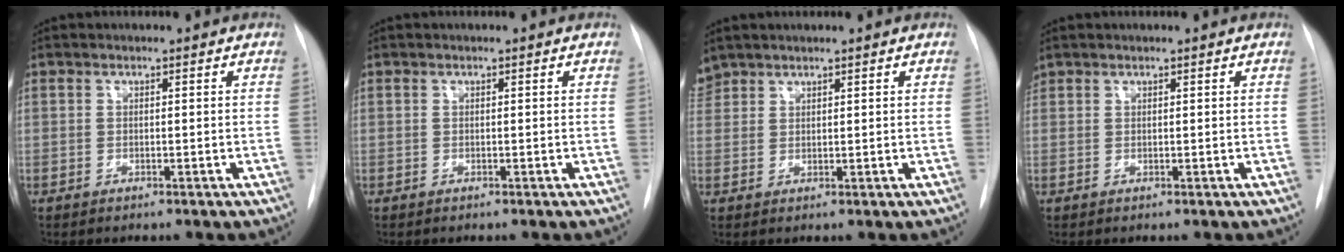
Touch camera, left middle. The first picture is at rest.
{"total": 0.0}
{"total": 2.8, "force": [2.5, 1.1, 0.0], "torque": [-0.004, 0.015, 0.053]}
{"total": 0.7, "force": [0.7, 0.3, -0.1], "torque": [-0.002, 0.010, 0.015]}